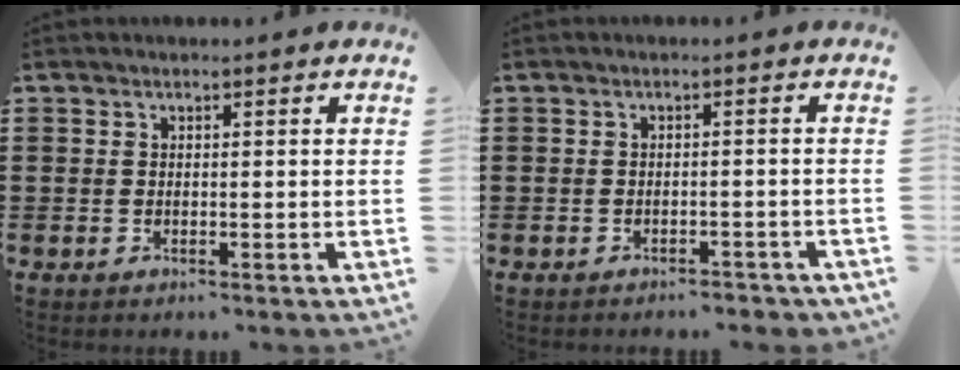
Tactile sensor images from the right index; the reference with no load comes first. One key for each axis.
{"total": 1.5, "fx": -1.5, "fy": 0.1, "fz": 0.2, "tx": -0.010, "ty": -0.001, "tz": -0.032}